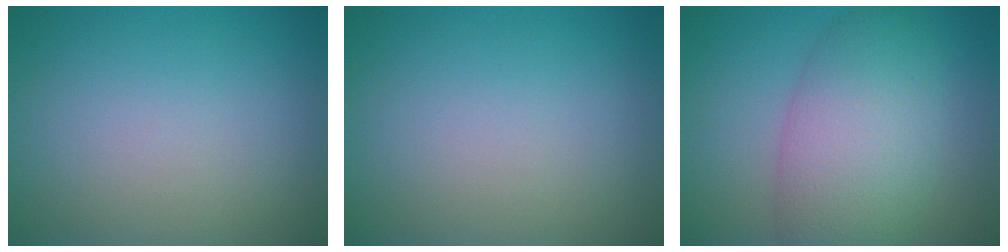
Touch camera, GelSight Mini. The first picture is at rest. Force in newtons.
{"total": 0.0}
{"total": 7.4, "press": 7.4, "slide": 0.3}